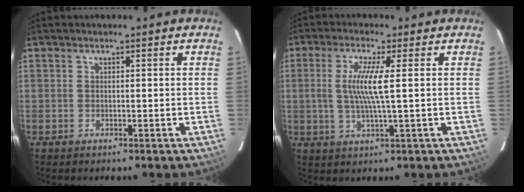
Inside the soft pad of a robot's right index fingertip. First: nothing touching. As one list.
[{"total": 6.8, "force": [0.6, -0.2, 6.7], "torque": [-0.135, -0.005, 0.012]}]